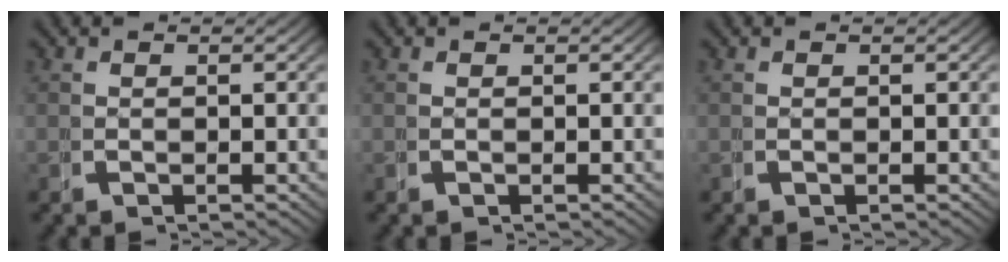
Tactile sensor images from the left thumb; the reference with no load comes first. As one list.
[{"total": 0.0}, {"total": 0.0}]